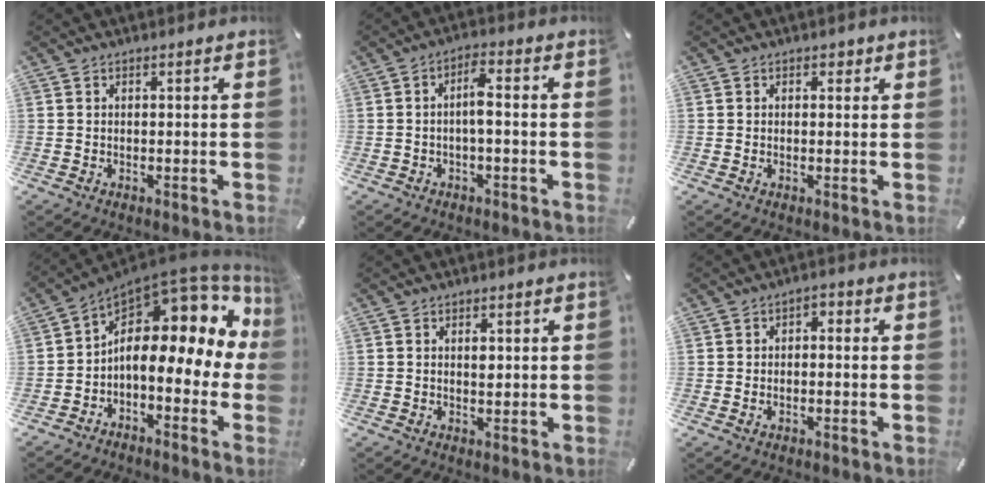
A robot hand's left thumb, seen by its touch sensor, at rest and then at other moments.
{"total": 4.5, "force": [-0.6, 1.4, 4.2], "torque": [-0.077, 0.013, -0.012]}
{"total": 1.3, "force": [0.6, 1.0, 0.5], "torque": [0.005, -0.001, 0.005]}
{"total": 14.2, "force": [3.5, 7.1, 11.8], "torque": [-0.184, -0.056, 0.050]}
{"total": 1.5, "force": [0.3, 0.9, 1.2], "torque": [-0.009, -0.004, 0.002]}
{"total": 2.6, "force": [-1.3, 1.6, 1.6], "torque": [-0.021, 0.007, -0.027]}